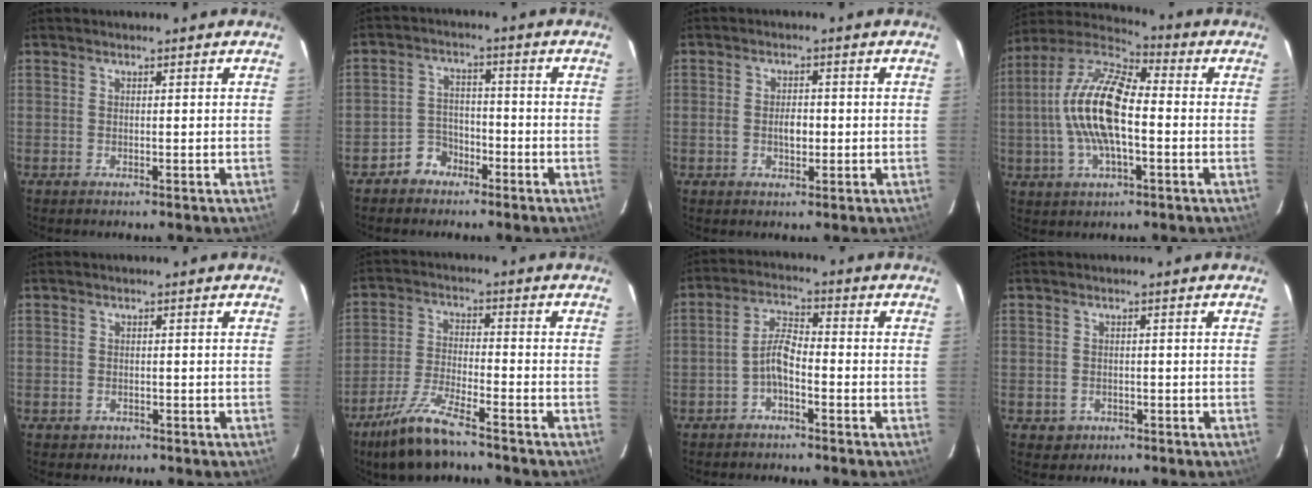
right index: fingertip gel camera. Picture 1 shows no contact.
{"total": 5.0, "force": [-3.5, 3.6, 0.3], "torque": [-0.011, 0.022, -0.062]}
{"total": 3.0, "force": [-0.4, 1.6, 2.5], "torque": [-0.048, 0.004, -0.006]}
{"total": 16.0, "force": [-1.3, 6.2, 14.7], "torque": [-0.290, 0.010, -0.034]}
{"total": 1.8, "force": [-0.9, 1.6, 0.3], "torque": [-0.007, 0.001, -0.009]}
{"total": 10.4, "force": [-7.9, 1.9, 6.5], "torque": [-0.145, -0.014, -0.151]}
{"total": 4.4, "force": [-2.3, 1.3, 3.6], "torque": [-0.078, 0.015, -0.045]}
{"total": 2.7, "force": [-1.1, 2.5, 0.5], "torque": [-0.016, 0.002, -0.009]}